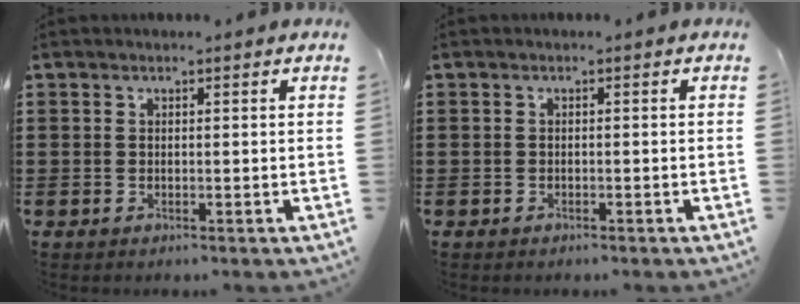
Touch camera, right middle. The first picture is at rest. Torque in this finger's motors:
{"motor_torque": [-0.13, 0.01, -0.01, -0.01]}